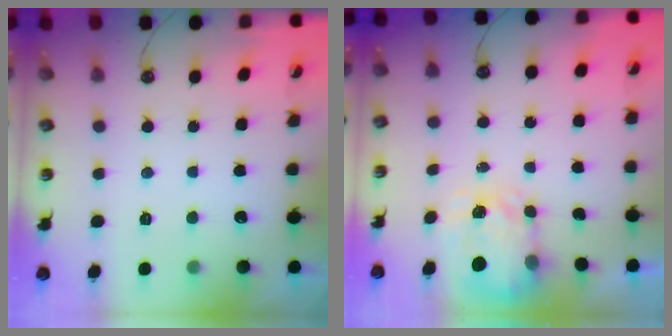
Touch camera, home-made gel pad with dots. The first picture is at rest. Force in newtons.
{"total": 3.9, "press": 3.8, "slide": 0.5}